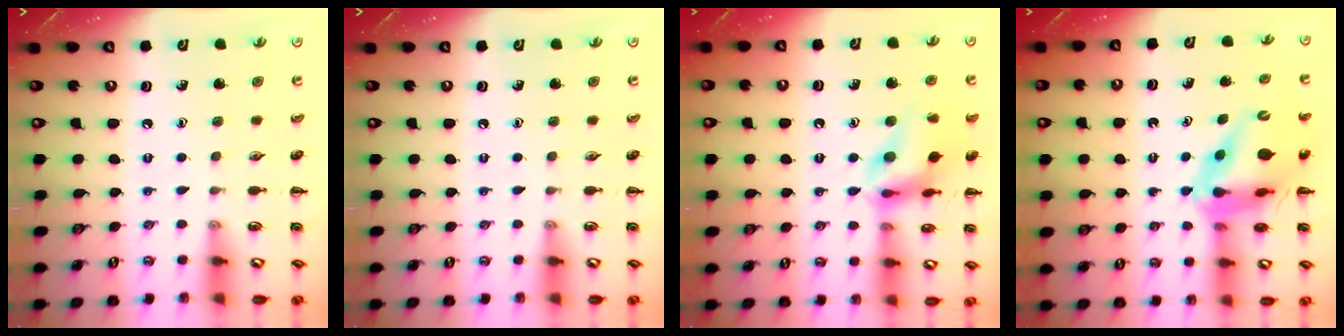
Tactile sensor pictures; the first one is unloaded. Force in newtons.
{"total": 0.0}
{"total": 13.1, "press": 13.0, "slide": 1.8}
{"total": 13.3, "press": 12.6, "slide": 4.0}